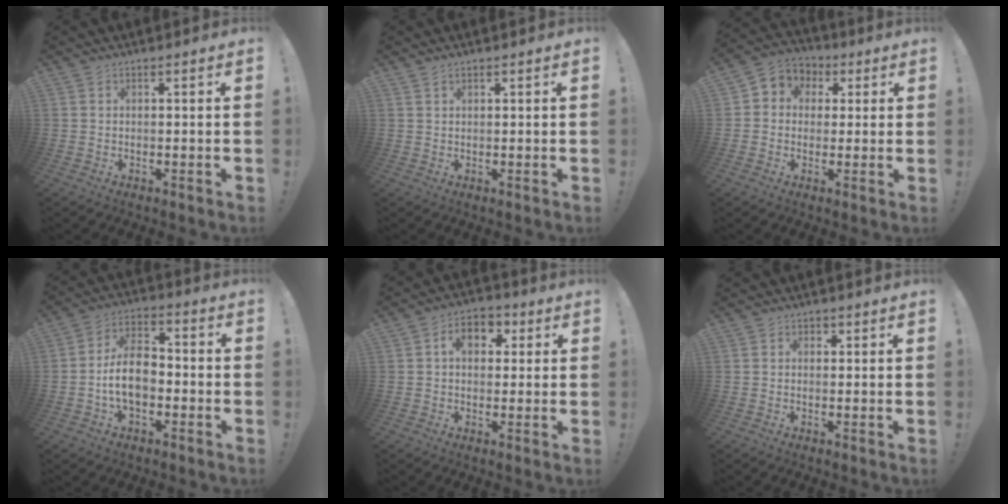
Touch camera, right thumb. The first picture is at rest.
{"total": 0.9, "force": [0.8, 0.3, 0.4], "torque": [-0.001, -0.004, 0.013]}
{"total": 6.0, "force": [-0.2, 5.8, 1.5], "torque": [-0.014, 0.005, 0.000]}
{"total": 12.0, "force": [-2.8, 7.5, 9.0], "torque": [-0.163, 0.015, -0.053]}
{"total": 8.0, "force": [2.0, 5.8, 5.2], "torque": [-0.067, 0.005, 0.034]}
{"total": 1.0, "force": [0.2, 0.8, 0.4], "torque": [0.000, -0.001, 0.003]}